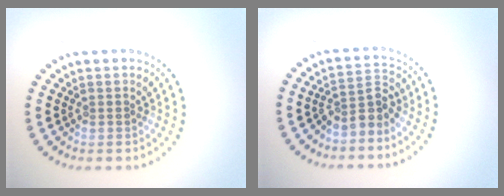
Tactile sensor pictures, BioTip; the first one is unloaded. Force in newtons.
{"total": 2.7, "press": 2.0, "slide": 1.9}